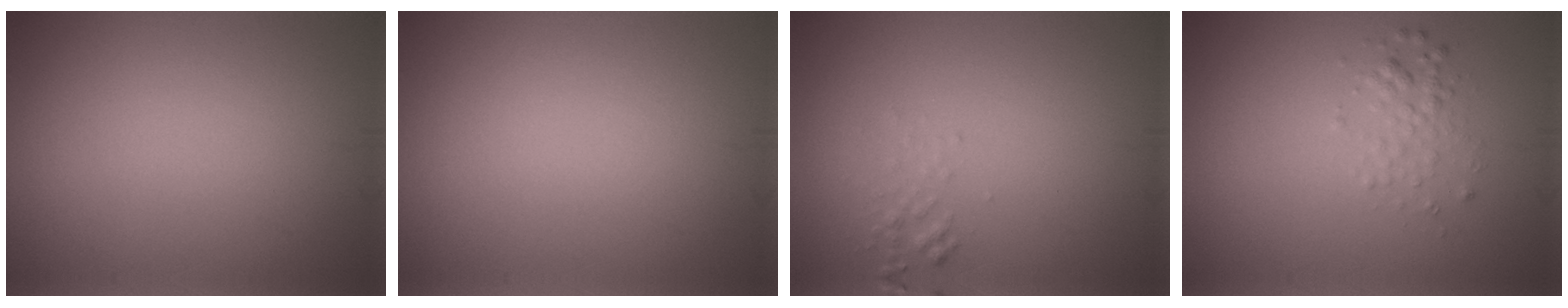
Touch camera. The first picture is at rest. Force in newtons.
{"total": 0.0}
{"total": 1.0, "press": 1.0, "slide": 0.0}
{"total": 1.5, "press": 1.5, "slide": 0.1}